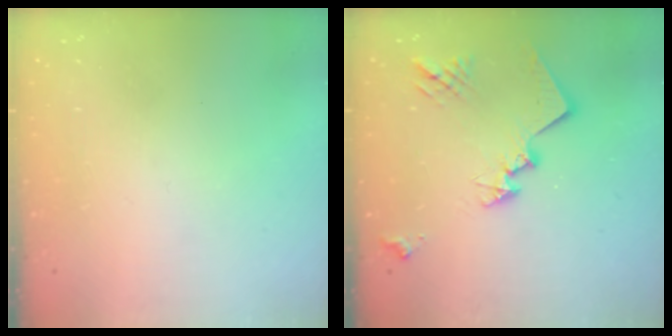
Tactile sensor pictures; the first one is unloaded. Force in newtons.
{"total": 15.2, "press": 15.2, "slide": 0.4}